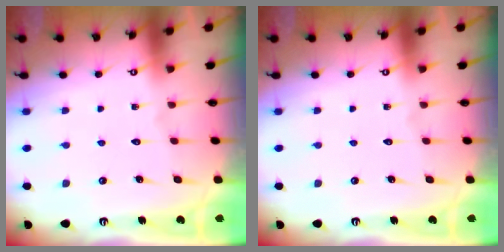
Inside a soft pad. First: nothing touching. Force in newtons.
{"total": 0.0}